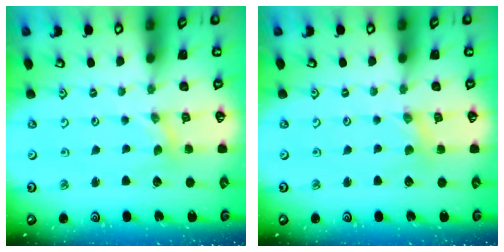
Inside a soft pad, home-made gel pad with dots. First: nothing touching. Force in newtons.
{"total": 1.0, "press": 1.0, "slide": 0.1}